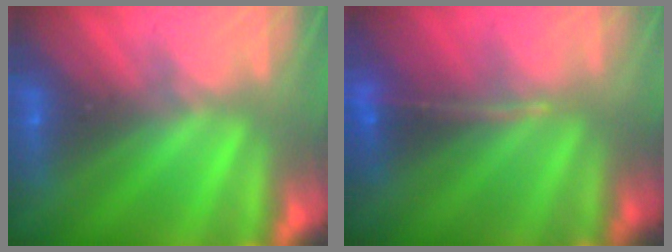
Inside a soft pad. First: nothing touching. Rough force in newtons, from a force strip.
{"total": 1.3}